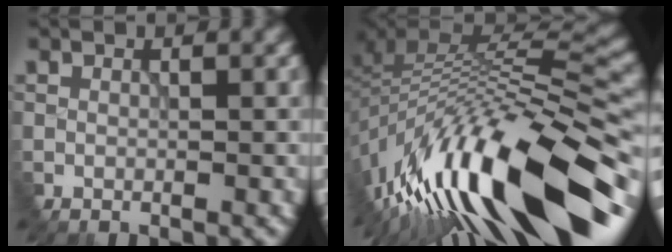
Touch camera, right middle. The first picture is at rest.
{"total": 15.9, "force": [-7.8, 5.5, 12.7], "torque": [-0.228, 0.016, -0.136]}